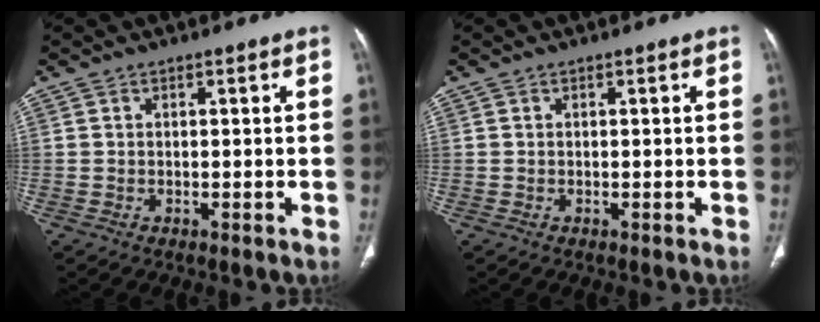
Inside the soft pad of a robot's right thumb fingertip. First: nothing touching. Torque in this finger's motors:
{"motor_torque": [-0.02, 0.04, 0.00, 0.00, 0.00]}